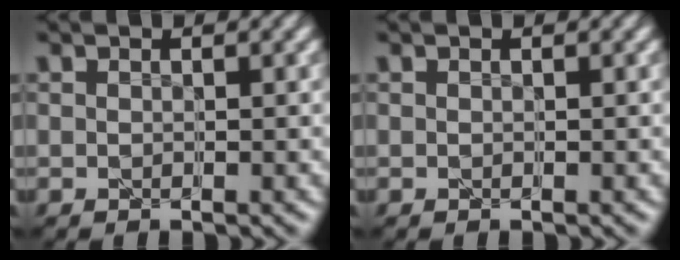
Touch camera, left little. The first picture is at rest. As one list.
[{"total": 0.0}]